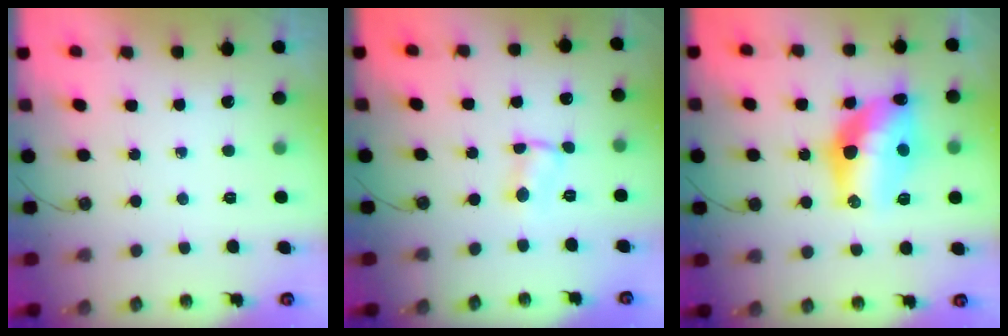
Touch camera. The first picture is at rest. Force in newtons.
{"total": 1.9, "press": 1.9, "slide": 0.0}
{"total": 15.5, "press": 15.4, "slide": 1.4}